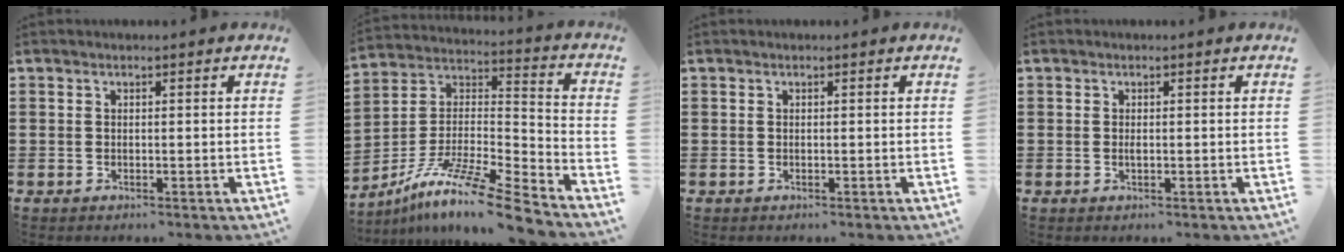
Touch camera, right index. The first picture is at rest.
{"total": 11.8, "force": [-9.5, 0.3, 7.0], "torque": [-0.129, 0.003, -0.185]}
{"total": 0.0}
{"total": 0.7, "force": [0.0, 0.3, 0.6], "torque": [-0.013, -0.002, 0.000]}